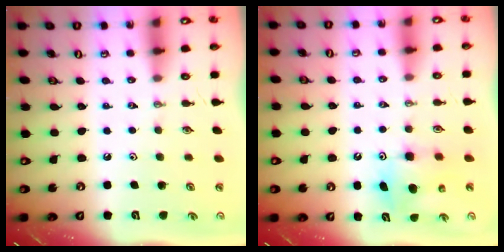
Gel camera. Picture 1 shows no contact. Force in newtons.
{"total": 7.6, "press": 7.6, "slide": 0.4}